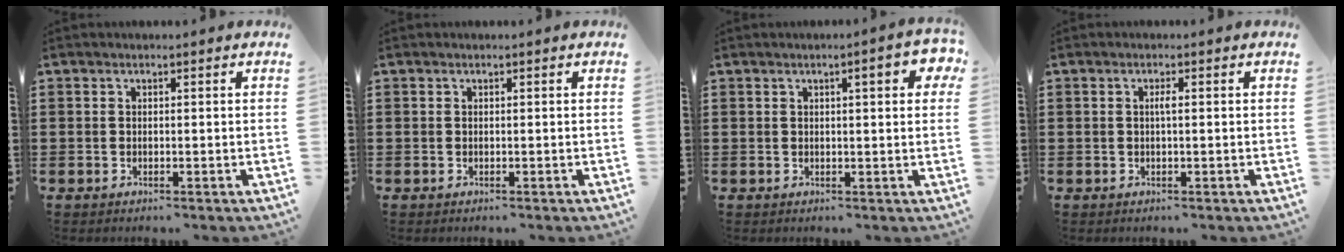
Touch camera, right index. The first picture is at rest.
{"total": 0.0}
{"total": 4.3, "force": [1.4, 0.9, 4.0], "torque": [-0.062, 0.000, 0.018]}
{"total": 1.1, "force": [0.0, 0.1, 1.1], "torque": [-0.022, -0.002, 0.000]}